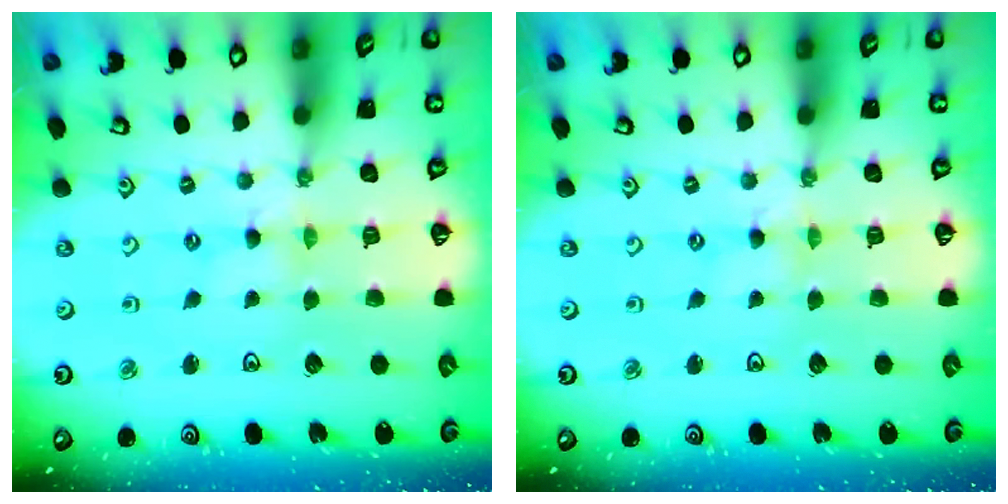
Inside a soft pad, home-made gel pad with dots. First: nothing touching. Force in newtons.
{"total": 0.0}